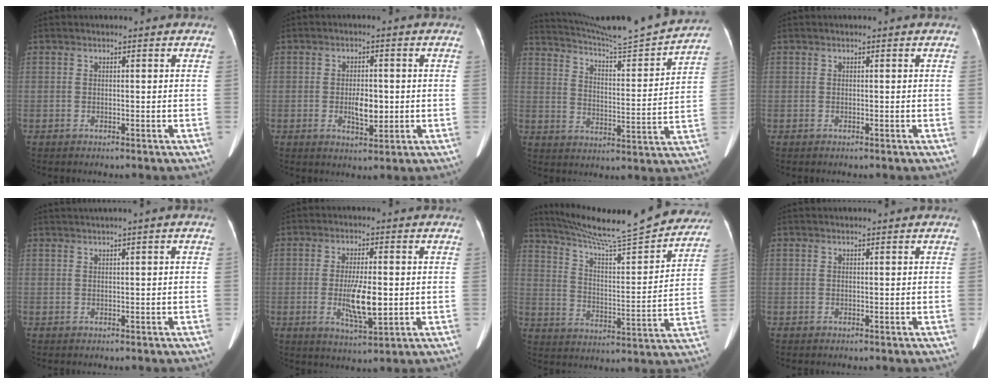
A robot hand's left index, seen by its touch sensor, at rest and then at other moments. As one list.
[{"total": 4.2, "force": [-0.6, 1.8, 3.7], "torque": [-0.064, -0.003, -0.005]}, {"total": 16.9, "force": [16.1, -1.4, 4.8], "torque": [-0.092, -0.039, 0.234]}, {"total": 0.0}, {"total": 1.9, "force": [1.0, -0.3, 1.6], "torque": [-0.036, 0.012, 0.025]}, {"total": 7.2, "force": [-0.9, 1.6, 7.0], "torque": [-0.132, -0.015, -0.014]}, {"total": 25.1, "force": [22.6, 2.4, 10.7], "torque": [-0.173, -0.035, 0.308]}, {"total": 1.1, "force": [1.0, 0.1, 0.4], "torque": [-0.003, 0.022, 0.016]}]